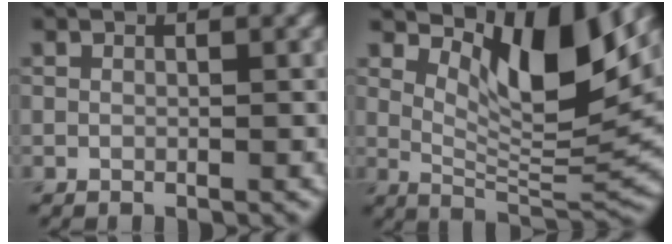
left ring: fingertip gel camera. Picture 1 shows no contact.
{"total": 8.4, "force": [4.0, 2.6, 6.9], "torque": [-0.111, -0.012, 0.071]}